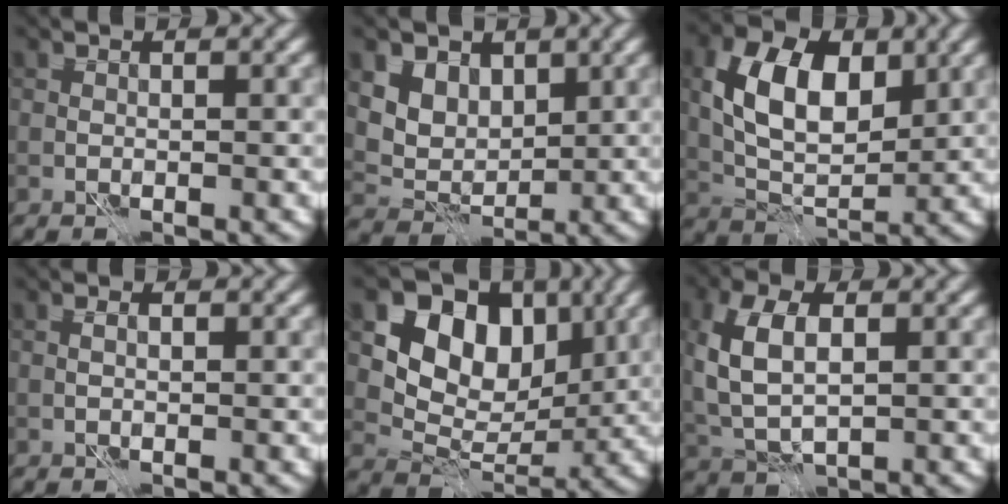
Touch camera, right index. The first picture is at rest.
{"total": 6.4, "force": [3.2, 4.8, 2.8], "torque": [-0.069, -0.008, 0.063]}
{"total": 7.9, "force": [2.0, 4.7, 6.0], "torque": [-0.113, 0.007, 0.034]}
{"total": 0.6, "force": [0.0, 0.2, 0.5], "torque": [-0.014, 0.001, -0.001]}
{"total": 10.3, "force": [4.3, 7.4, 5.8], "torque": [-0.104, 0.007, 0.064]}
{"total": 6.7, "force": [1.1, 4.0, 5.3], "torque": [-0.132, 0.006, 0.017]}